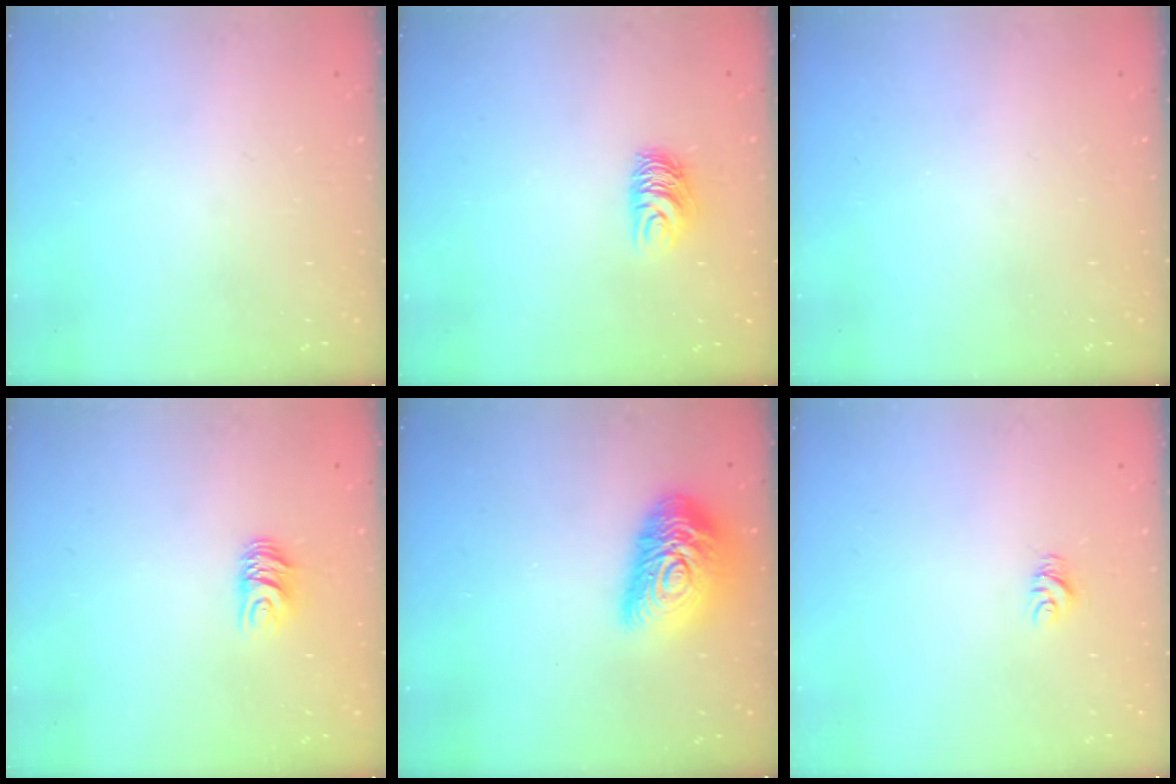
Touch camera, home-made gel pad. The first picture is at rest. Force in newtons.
{"total": 6.3, "press": 6.3, "slide": 0.5}
{"total": 0.0}
{"total": 6.4, "press": 6.4, "slide": 0.5}
{"total": 16.3, "press": 16.2, "slide": 1.7}
{"total": 4.5, "press": 4.5, "slide": 0.3}